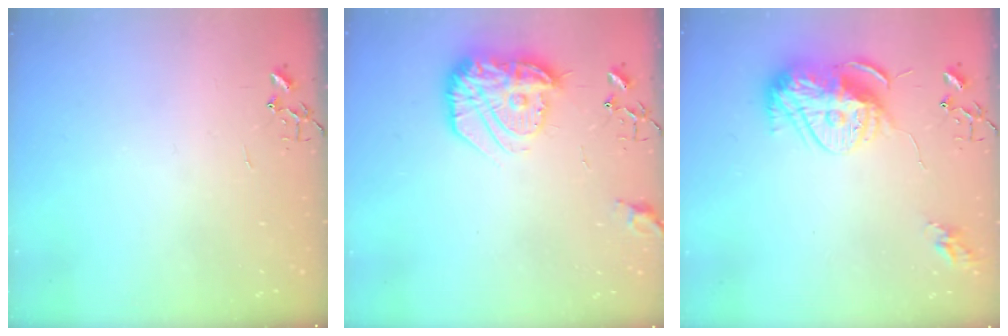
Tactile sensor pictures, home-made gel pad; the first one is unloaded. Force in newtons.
{"total": 20.4, "press": 20.4, "slide": 1.6}
{"total": 14.0, "press": 13.9, "slide": 1.2}